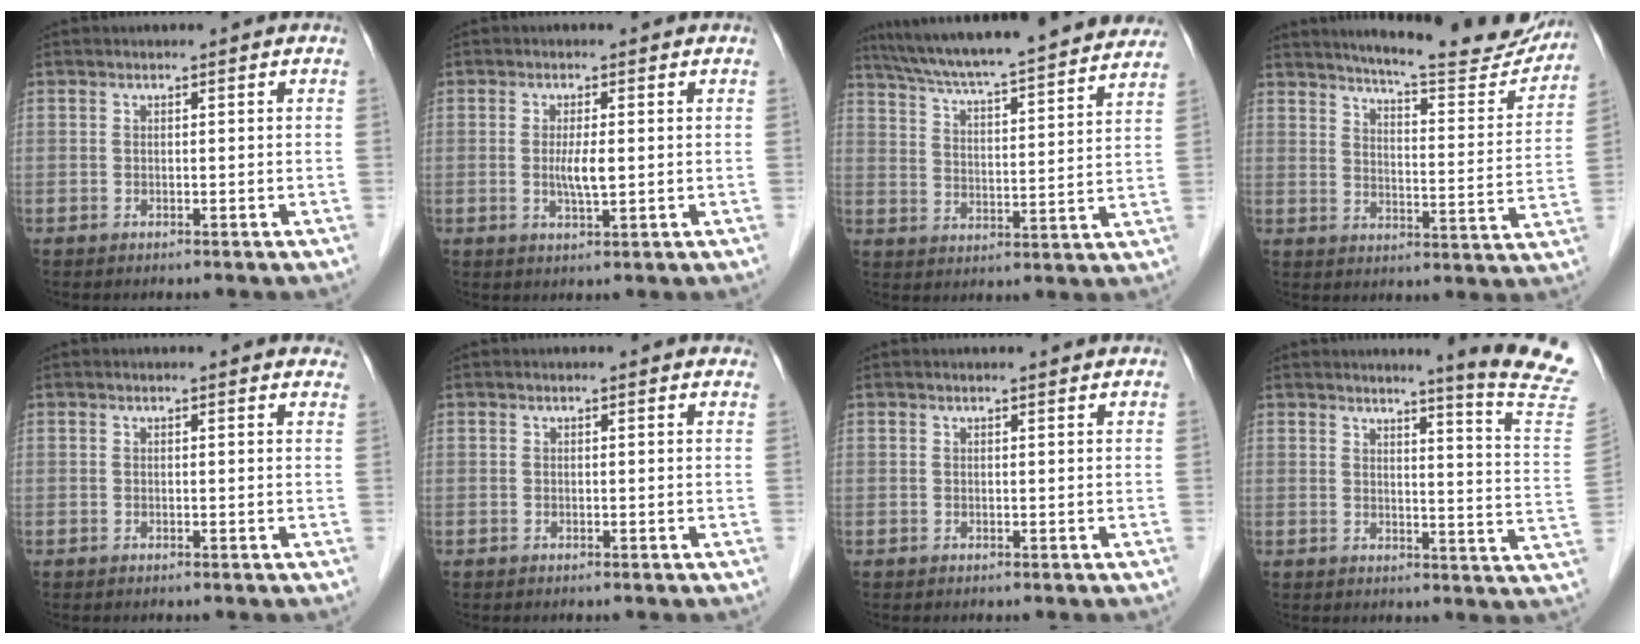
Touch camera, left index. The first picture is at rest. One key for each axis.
{"total": 3.3, "fx": 0.0, "fy": 0.7, "fz": 3.2, "tx": -0.059, "ty": -0.007, "tz": 0.002}
{"total": 26.9, "fx": 24.2, "fy": 2.6, "fz": 11.5, "tx": -0.182, "ty": -0.012, "tz": 0.325}
{"total": 19.5, "fx": 17.9, "fy": 2.4, "fz": 7.2, "tx": -0.091, "ty": -0.053, "tz": 0.222}
{"total": 5.2, "fx": 4.8, "fy": 1.8, "fz": 1.1, "tx": 0.013, "ty": 0.004, "tz": 0.036}
{"total": 3.3, "fx": 2.9, "fy": 1.3, "fz": 0.8, "tx": 0.006, "ty": 0.010, "tz": 0.022}
{"total": 2.0, "fx": 2.0, "fy": 0.3, "fz": 0.4, "tx": -0.002, "ty": 0.003, "tz": 0.024}
{"total": 13.2, "fx": 12.0, "fy": -2.2, "fz": 5.1, "tx": -0.058, "ty": -0.100, "tz": 0.123}